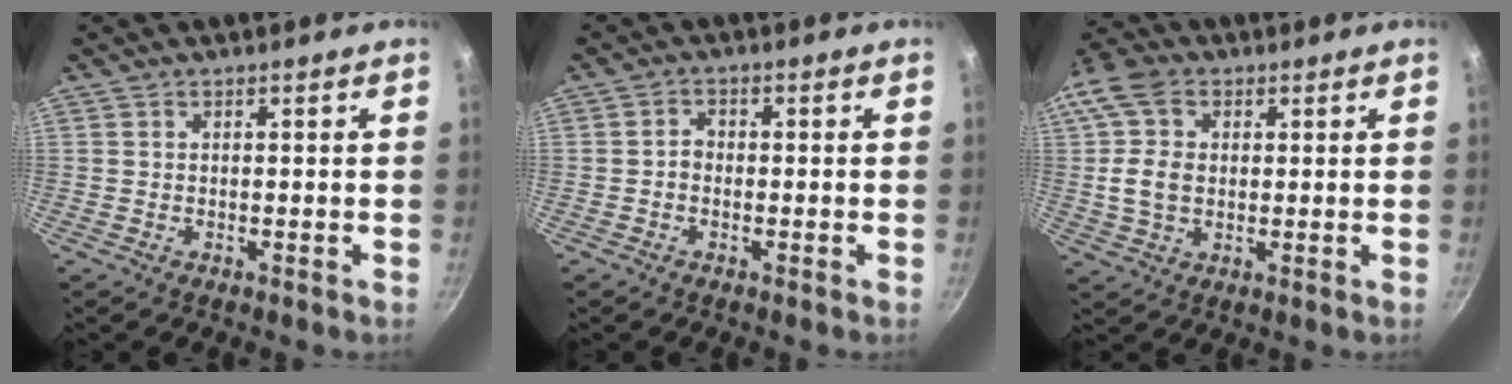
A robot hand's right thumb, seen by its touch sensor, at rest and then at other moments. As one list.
[{"total": 1.8, "force": [-0.5, 1.4, 1.0], "torque": [-0.013, 0.012, -0.012]}, {"total": 12.1, "force": [1.8, 9.1, 7.8], "torque": [-0.147, 0.014, 0.025]}]